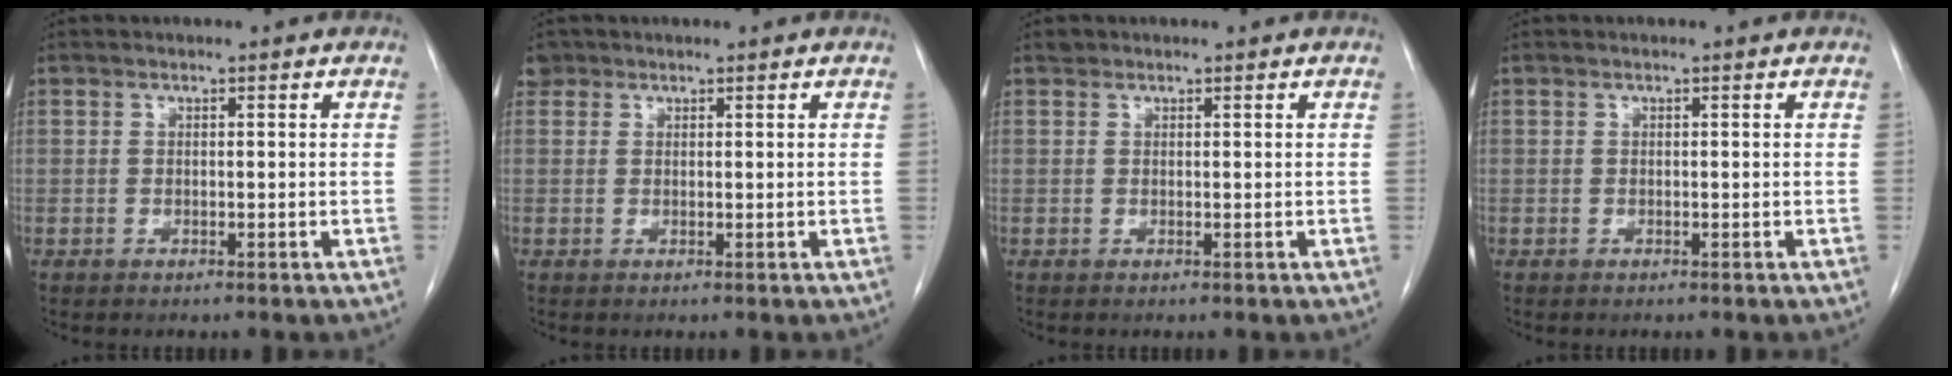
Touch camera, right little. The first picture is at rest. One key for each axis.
{"total": 1.6, "fx": 1.0, "fy": 1.3, "fz": 0.1, "tx": 0.010, "ty": 0.008, "tz": 0.014}
{"total": 0.6, "fx": 0.5, "fy": 0.4, "fz": 0.0, "tx": 0.000, "ty": 0.005, "tz": 0.006}
{"total": 0.0}